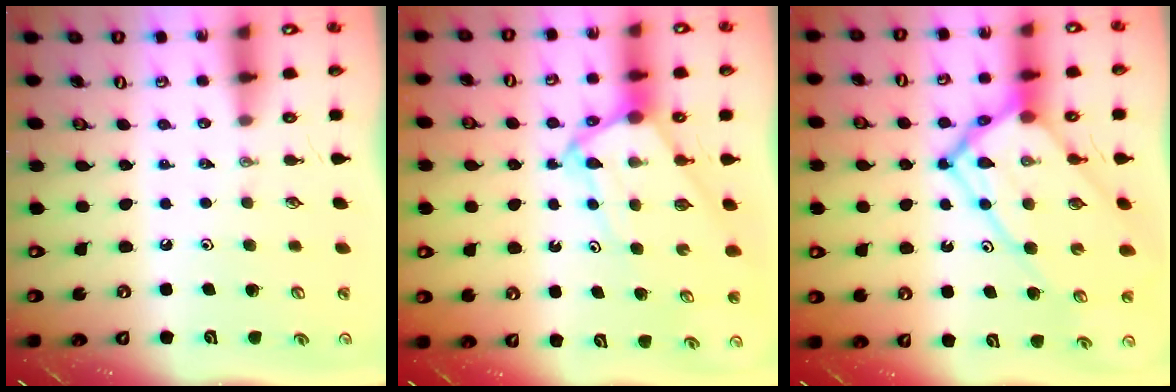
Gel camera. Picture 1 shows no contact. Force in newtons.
{"total": 7.7, "press": 7.6, "slide": 0.6}
{"total": 18.3, "press": 18.2, "slide": 1.7}